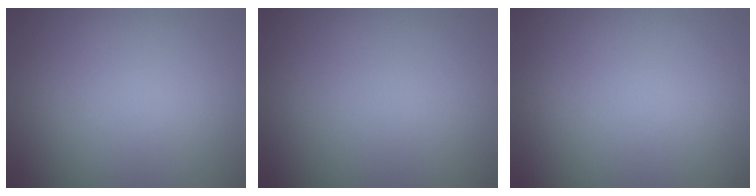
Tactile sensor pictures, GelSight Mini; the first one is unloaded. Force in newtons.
{"total": 0.0}
{"total": 0.0}